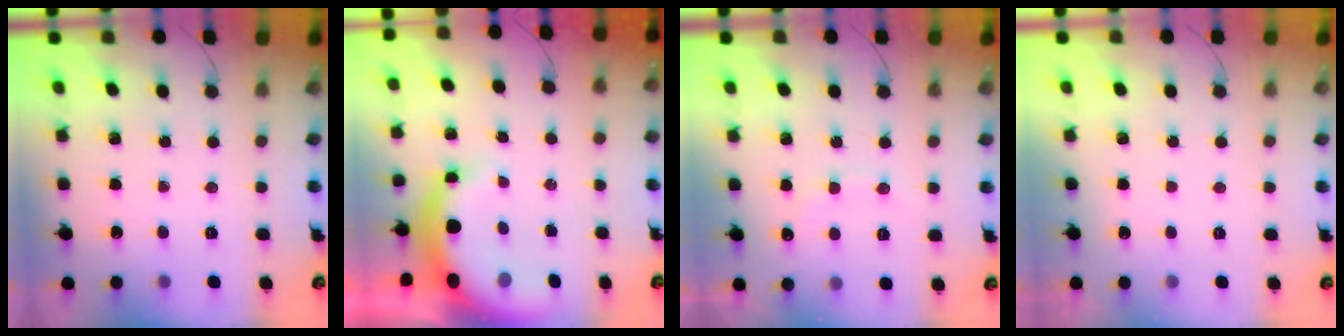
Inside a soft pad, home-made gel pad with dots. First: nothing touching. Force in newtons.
{"total": 9.9, "press": 9.7, "slide": 1.9}
{"total": 8.6, "press": 8.5, "slide": 1.3}
{"total": 2.9, "press": 2.9, "slide": 0.1}